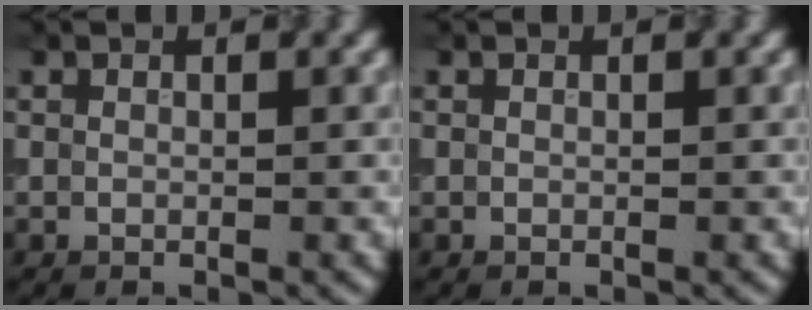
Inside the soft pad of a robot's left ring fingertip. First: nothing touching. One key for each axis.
{"total": 0.0}